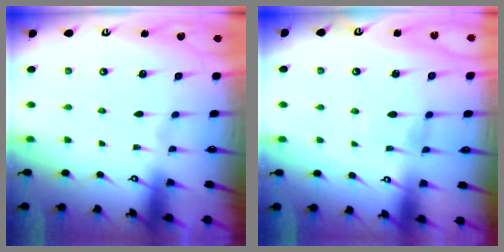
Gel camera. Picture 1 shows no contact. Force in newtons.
{"total": 8.8, "press": 8.7, "slide": 0.7}